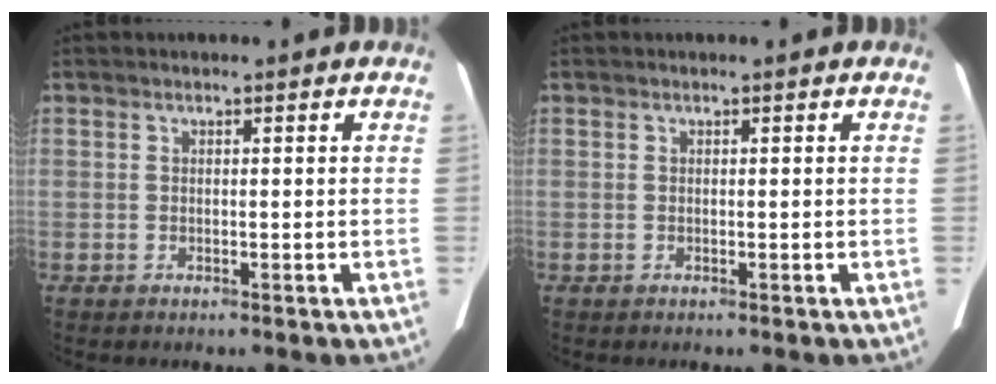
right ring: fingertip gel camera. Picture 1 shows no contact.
{"total": 0.0}